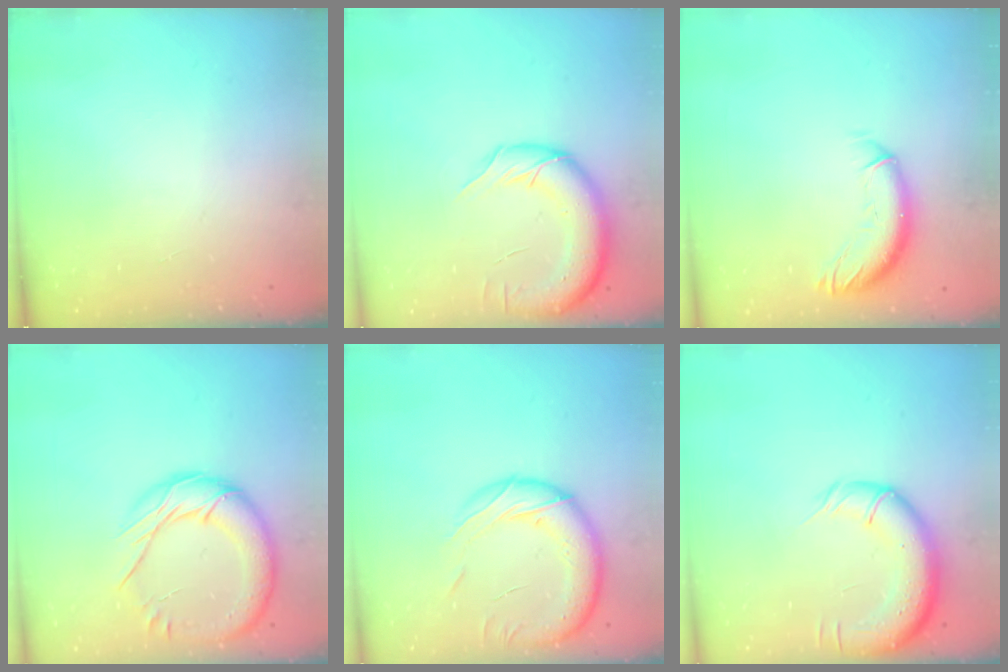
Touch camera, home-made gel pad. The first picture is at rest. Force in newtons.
{"total": 12.8, "press": 12.5, "slide": 2.9}
{"total": 11.6, "press": 11.5, "slide": 1.3}
{"total": 18.5, "press": 18.4, "slide": 2.1}
{"total": 19.1, "press": 18.6, "slide": 4.3}
{"total": 13.3, "press": 12.8, "slide": 3.4}